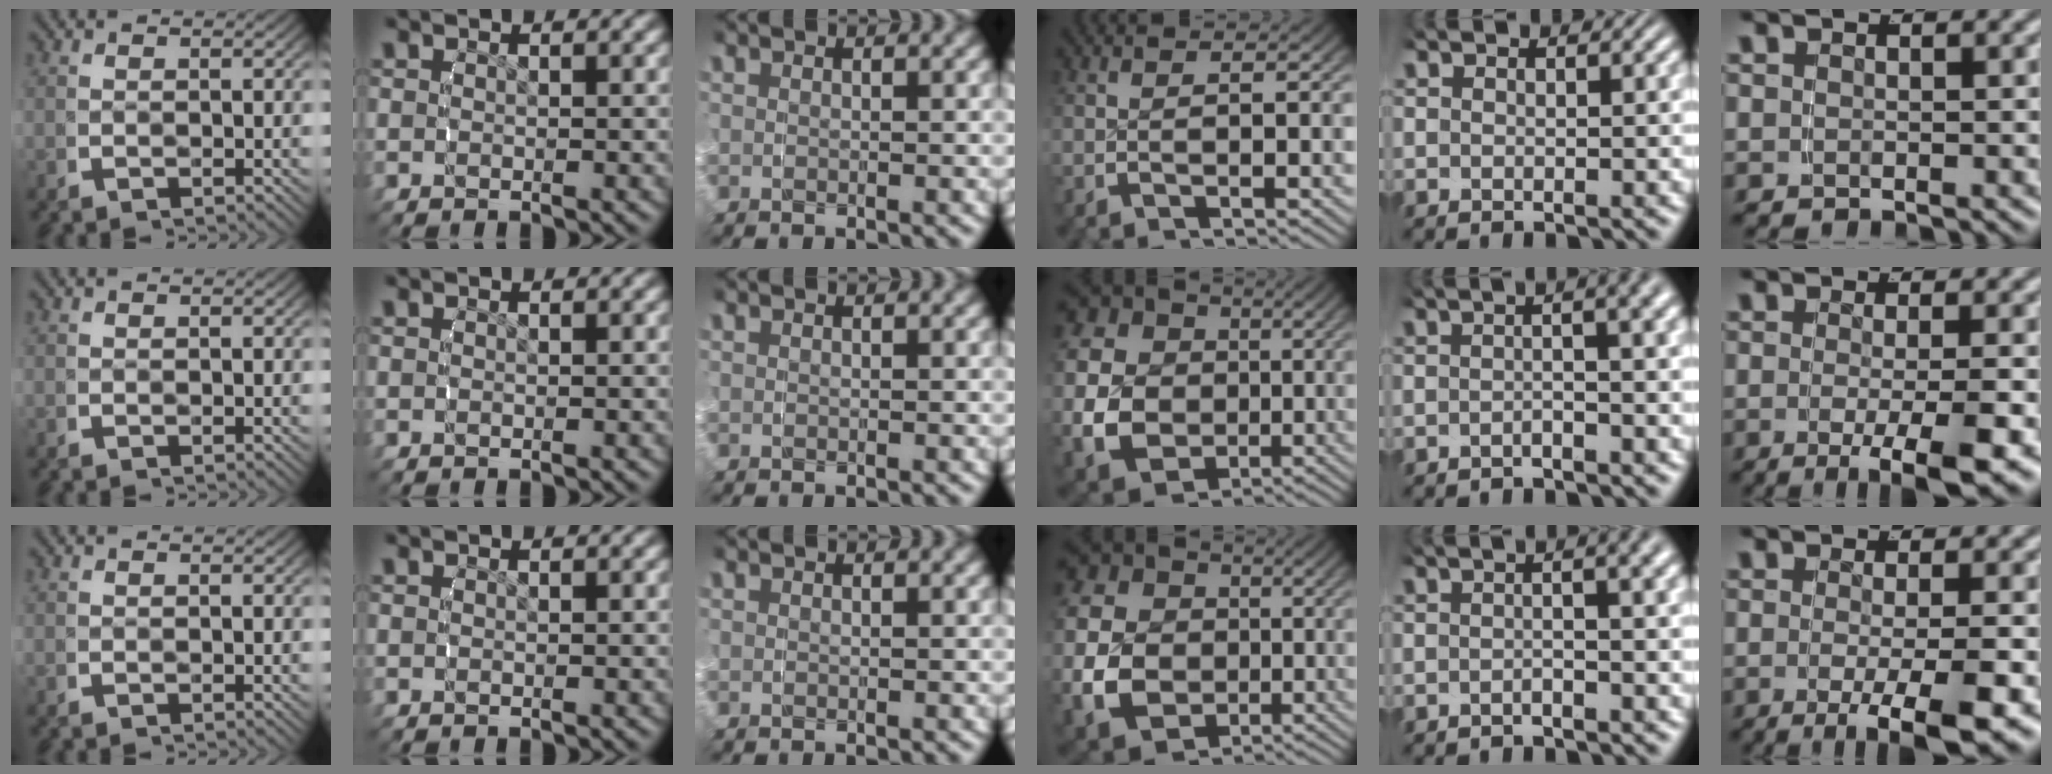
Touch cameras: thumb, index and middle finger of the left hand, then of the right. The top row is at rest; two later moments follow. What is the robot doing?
{"motion": "grasp_and_lifting", "object": "towel"}